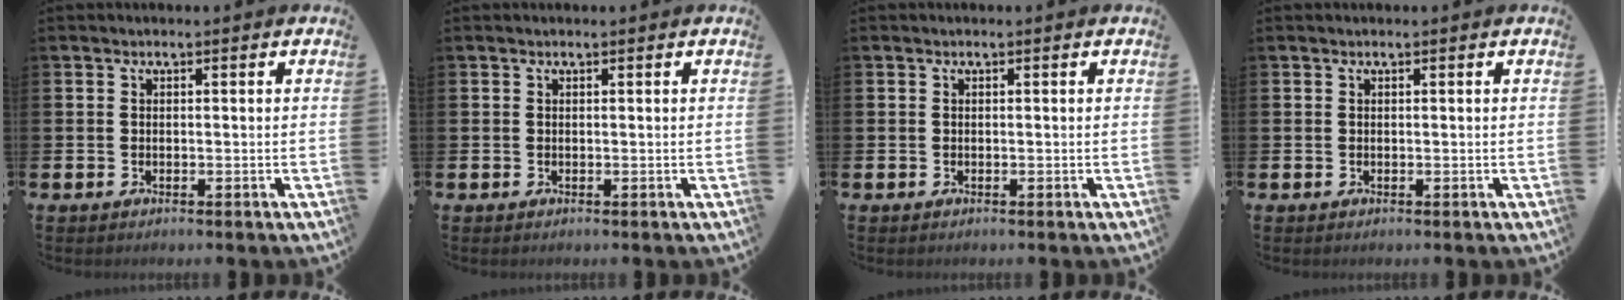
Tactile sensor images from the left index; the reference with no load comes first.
{"total": 0.0}
{"total": 0.0}
{"total": 0.0}